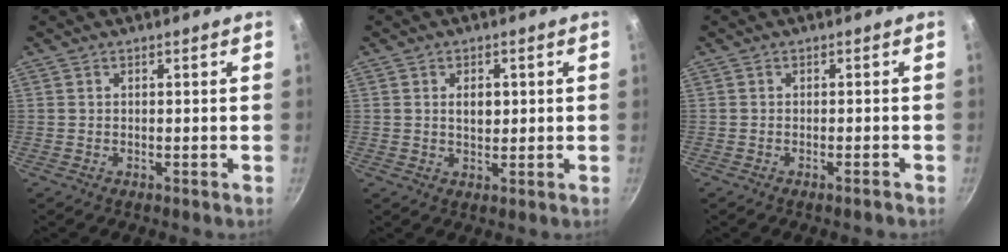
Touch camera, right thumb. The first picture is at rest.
{"total": 3.7, "force": [0.6, 2.4, 2.7], "torque": [-0.029, -0.002, 0.010]}
{"total": 1.3, "force": [-1.0, -0.1, 0.8], "torque": [-0.020, 0.007, -0.015]}